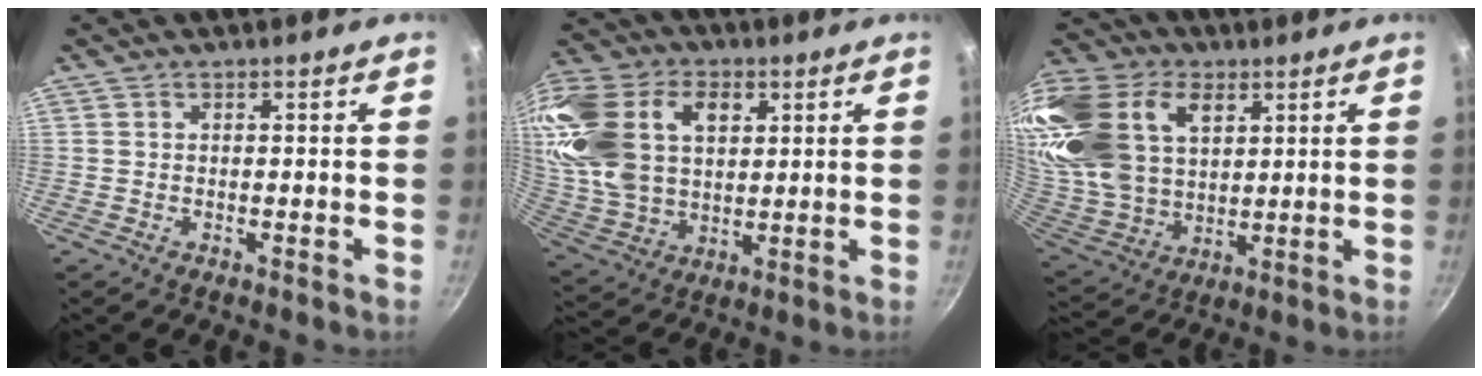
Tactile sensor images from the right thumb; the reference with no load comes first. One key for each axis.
{"total": 25.0, "fx": 7.6, "fy": 17.0, "fz": 16.7, "tx": -0.350, "ty": 0.007, "tz": 0.142}
{"total": 27.8, "fx": 10.7, "fy": 18.6, "fz": 17.6, "tx": -0.386, "ty": 0.007, "tz": 0.206}